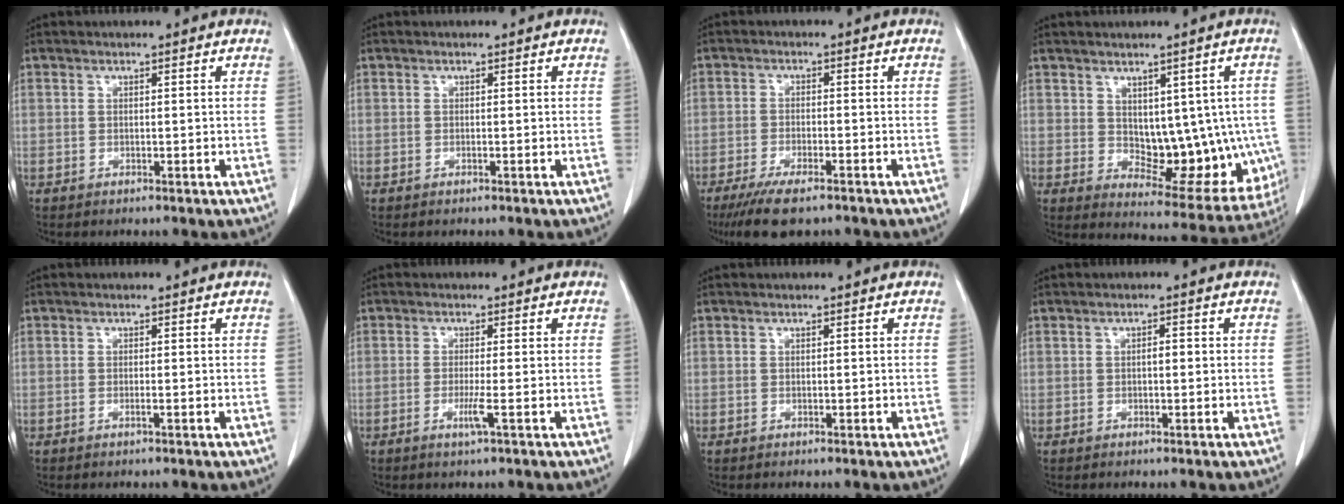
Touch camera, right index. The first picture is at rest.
{"total": 0.0}
{"total": 7.8, "force": [-5.9, 1.7, 4.9], "torque": [-0.086, -0.019, -0.091]}
{"total": 12.7, "force": [0.2, 7.1, 10.5], "torque": [-0.113, 0.004, 0.026]}
{"total": 0.6, "force": [-0.3, -0.1, 0.5], "torque": [-0.010, 0.000, -0.005]}
{"total": 2.5, "force": [-0.9, -0.4, 2.3], "torque": [-0.047, -0.006, -0.018]}
{"total": 0.0}
{"total": 1.1, "force": [-0.1, 0.4, 1.0], "torque": [-0.014, 0.004, -0.003]}